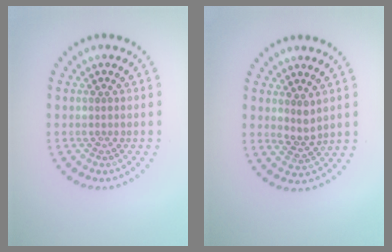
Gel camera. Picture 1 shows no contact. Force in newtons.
{"total": 1.5, "press": 1.3, "slide": 0.9}